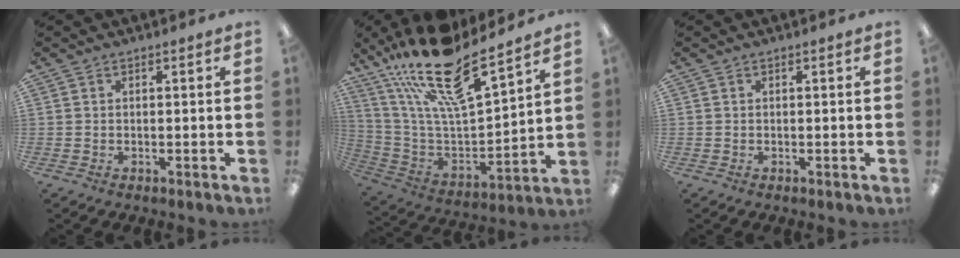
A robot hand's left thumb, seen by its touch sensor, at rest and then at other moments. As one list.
[{"total": 21.5, "force": [16.4, 5.8, 12.6], "torque": [-0.223, -0.115, 0.281]}, {"total": 0.0}]